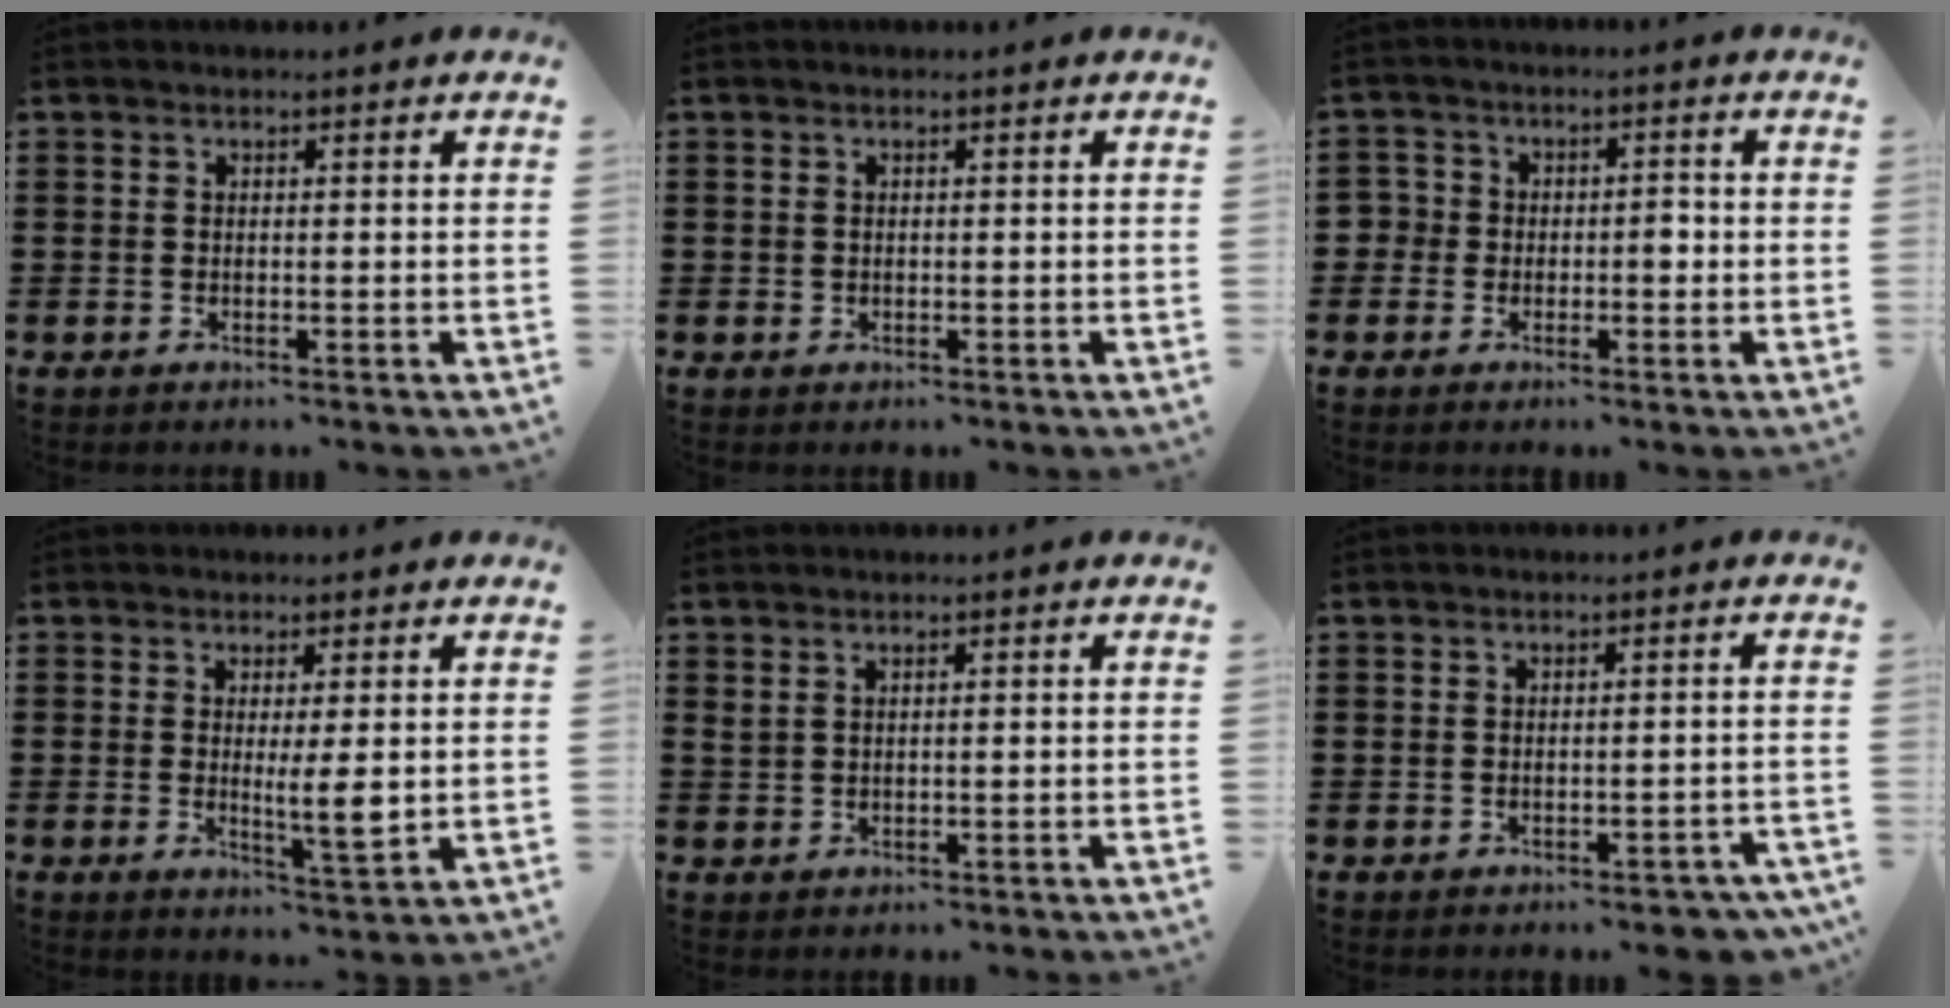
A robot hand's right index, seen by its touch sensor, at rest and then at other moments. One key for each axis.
{"total": 0.5, "fx": 0.1, "fy": 0.5, "fz": 0.2, "tx": -0.005, "ty": 0.003, "tz": 0.002}
{"total": 3.3, "fx": -0.6, "fy": 2.9, "fz": 1.6, "tx": -0.042, "ty": 0.008, "tz": -0.017}
{"total": 5.1, "fx": 0.1, "fy": 0.6, "fz": 5.0, "tx": -0.074, "ty": -0.012, "tz": -0.002}
{"total": 1.0, "fx": 0.7, "fy": 0.3, "fz": 0.6, "tx": -0.014, "ty": 0.001, "tz": 0.013}
{"total": 2.3, "fx": -1.9, "fy": 0.9, "fz": 0.8, "tx": -0.015, "ty": 0.002, "tz": -0.039}